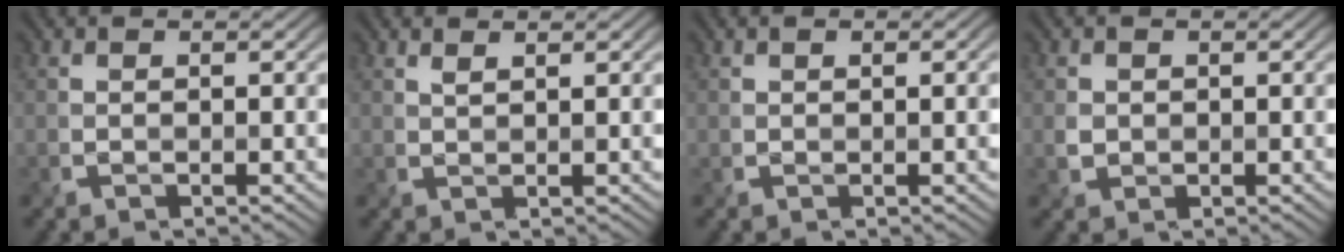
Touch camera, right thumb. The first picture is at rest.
{"total": 1.0, "force": [0.8, 0.0, 0.6], "torque": [-0.013, -0.003, 0.018]}
{"total": 1.4, "force": [0.4, 0.6, 1.2], "torque": [-0.019, 0.002, 0.007]}
{"total": 1.2, "force": [0.1, 1.2, 0.2], "torque": [-0.007, -0.006, 0.001]}